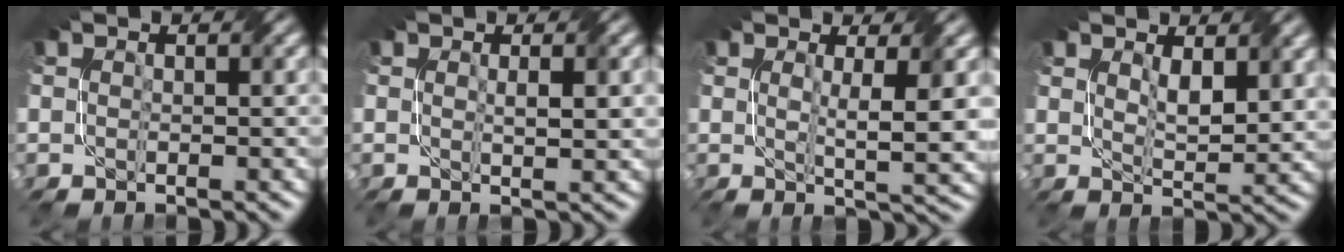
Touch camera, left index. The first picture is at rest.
{"total": 2.3, "force": [0.4, 0.3, 2.2], "torque": [-0.033, 0.002, 0.008]}
{"total": 4.5, "force": [0.9, 0.7, 4.3], "torque": [-0.071, -0.009, 0.017]}
{"total": 3.1, "force": [1.6, 1.1, 2.4], "torque": [-0.051, -0.006, 0.034]}